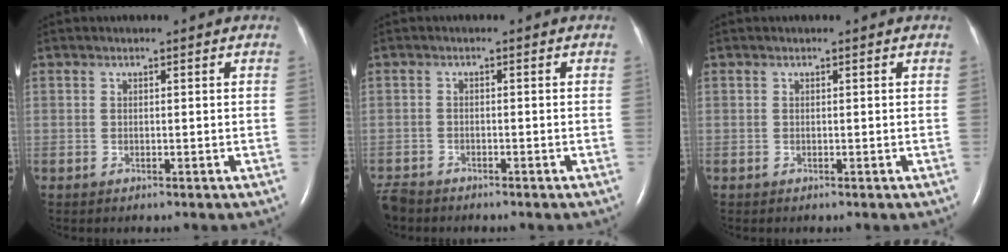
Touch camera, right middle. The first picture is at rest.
{"total": 3.6, "force": [-3.3, 1.2, 0.6], "torque": [-0.015, -0.010, -0.063]}
{"total": 0.0}